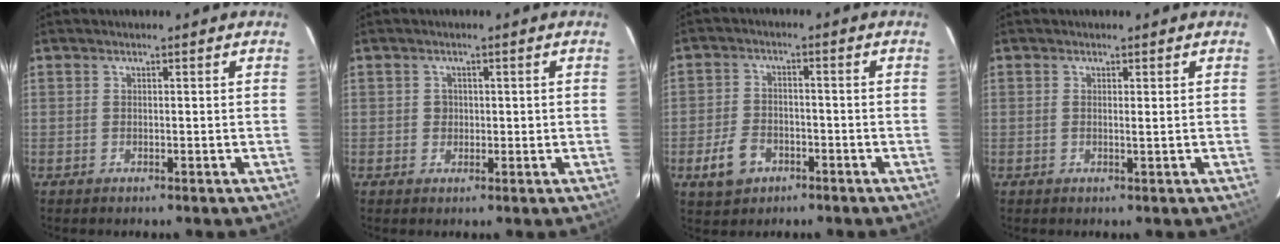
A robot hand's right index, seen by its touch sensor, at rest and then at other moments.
{"total": 1.7, "force": [0.2, 1.6, 0.6], "torque": [-0.010, 0.003, 0.004]}
{"total": 5.7, "force": [-2.8, 4.0, 3.0], "torque": [-0.071, 0.003, -0.042]}
{"total": 0.7, "force": [0.2, 0.0, 0.7], "torque": [-0.015, -0.001, 0.001]}